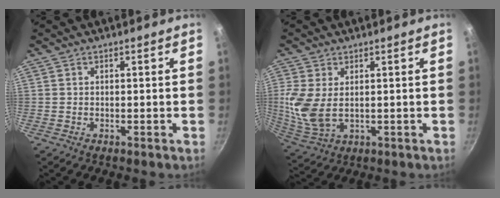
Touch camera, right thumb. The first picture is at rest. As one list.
[{"total": 9.8, "force": [1.2, 5.8, 7.7], "torque": [-0.167, -0.011, 0.034]}]